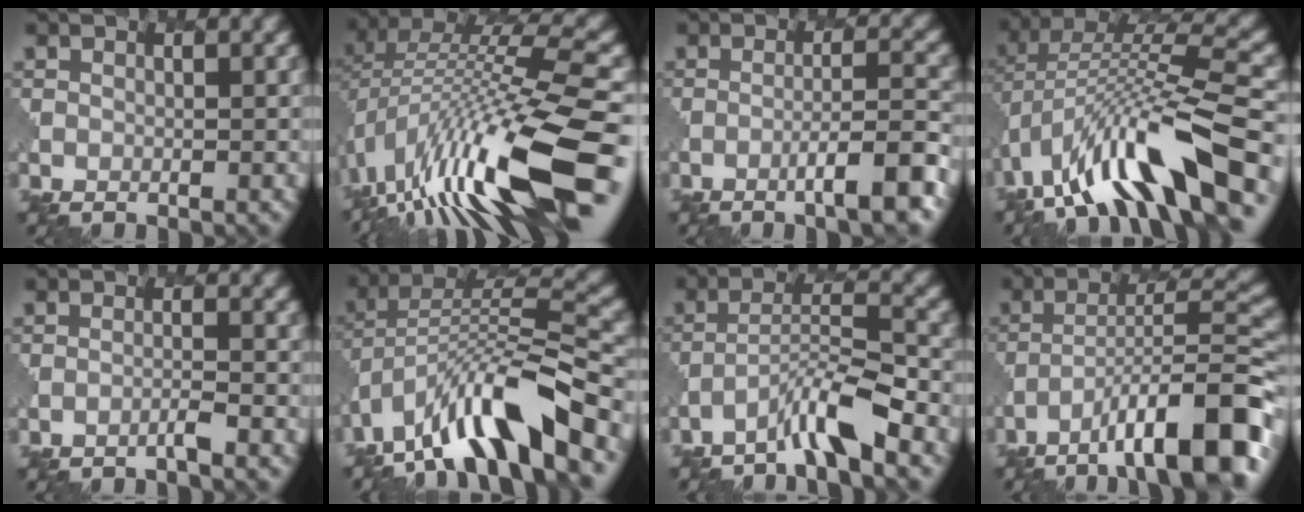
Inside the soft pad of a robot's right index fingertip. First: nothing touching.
{"total": 13.7, "force": [-4.6, 3.6, 12.4], "torque": [-0.221, 0.026, -0.077]}
{"total": 5.5, "force": [-2.9, 0.7, 4.6], "torque": [-0.059, 0.011, -0.049]}
{"total": 12.0, "force": [-5.5, 4.0, 9.9], "torque": [-0.170, 0.027, -0.094]}
{"total": 0.8, "force": [-0.6, -0.1, 0.5], "torque": [-0.001, 0.005, -0.019]}
{"total": 11.3, "force": [-6.9, 2.9, 8.4], "torque": [-0.139, 0.019, -0.125]}
{"total": 4.7, "force": [-3.5, 0.2, 3.1], "torque": [-0.055, 0.010, -0.069]}
{"total": 11.7, "force": [-7.2, 2.7, 8.9], "torque": [-0.130, 0.018, -0.116]}